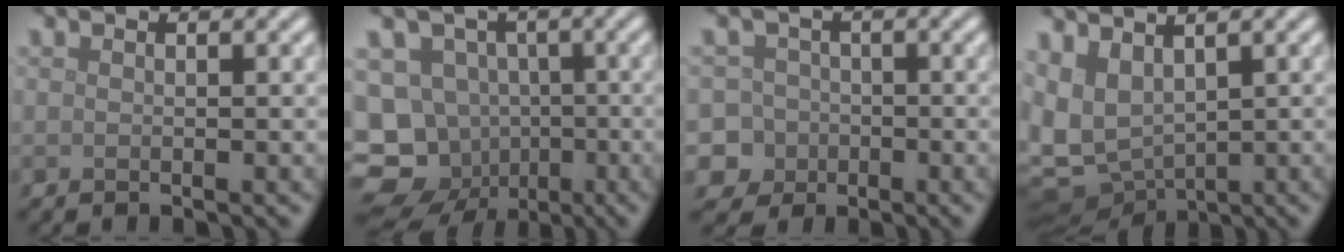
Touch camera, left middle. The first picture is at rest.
{"total": 15.7, "force": [-7.0, 13.2, 4.7], "torque": [-0.118, -0.024, -0.114]}
{"total": 6.4, "force": [-2.4, 5.8, 1.0], "torque": [-0.010, 0.005, -0.070]}
{"total": 6.7, "force": [0.7, 4.5, 5.0], "torque": [-0.116, -0.015, 0.029]}